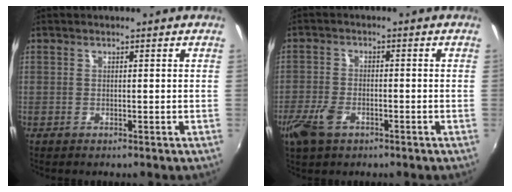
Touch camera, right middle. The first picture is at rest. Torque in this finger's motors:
{"motor_torque": [1.04, -0.87, 0.11, 0.11]}